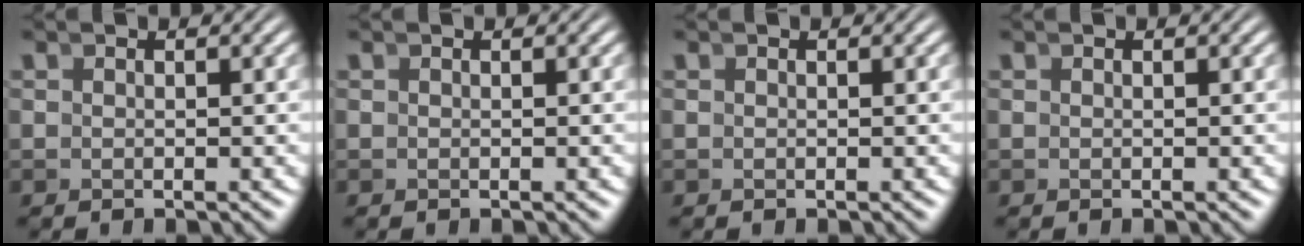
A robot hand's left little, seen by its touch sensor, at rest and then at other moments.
{"total": 0.0}
{"total": 0.0}
{"total": 0.0}